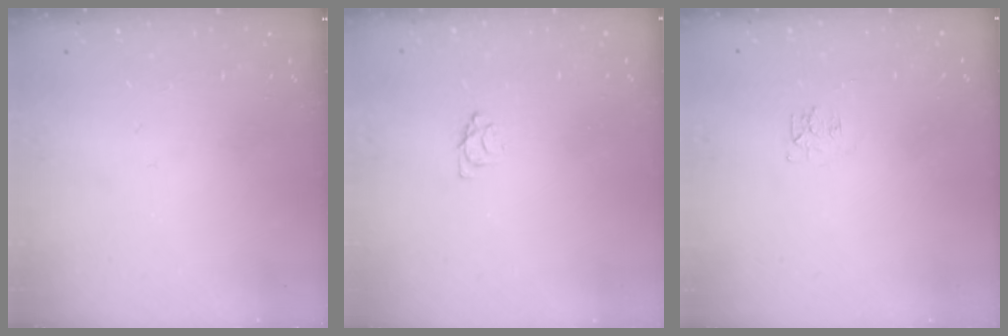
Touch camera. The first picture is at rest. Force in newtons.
{"total": 3.7, "press": 3.7, "slide": 0.4}
{"total": 4.6, "press": 4.5, "slide": 0.5}